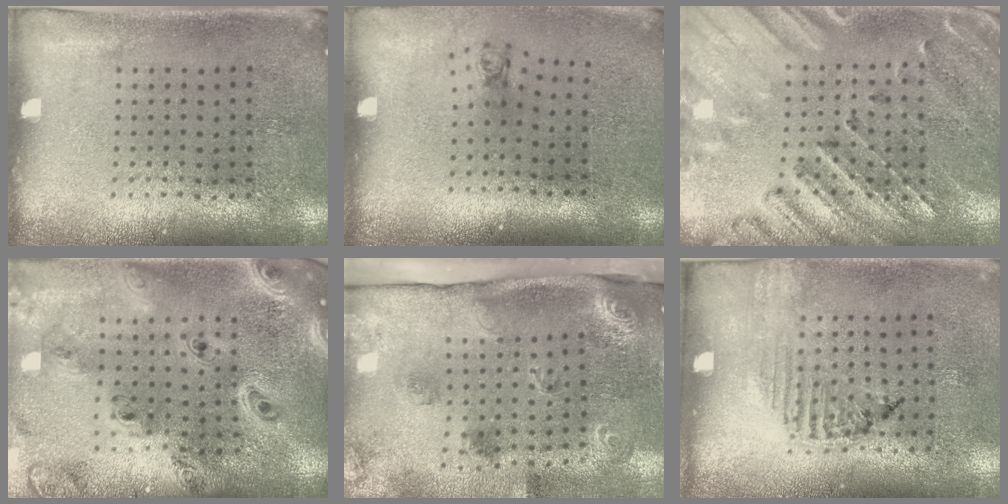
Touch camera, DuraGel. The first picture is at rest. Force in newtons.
{"total": 0.7, "press": 0.3, "slide": 0.7}
{"total": 2.9, "press": 2.6, "slide": 1.1}
{"total": 3.0, "press": 2.5, "slide": 1.7}
{"total": 2.3, "press": 1.8, "slide": 1.5}
{"total": 1.2, "press": 1.1, "slide": 0.2}